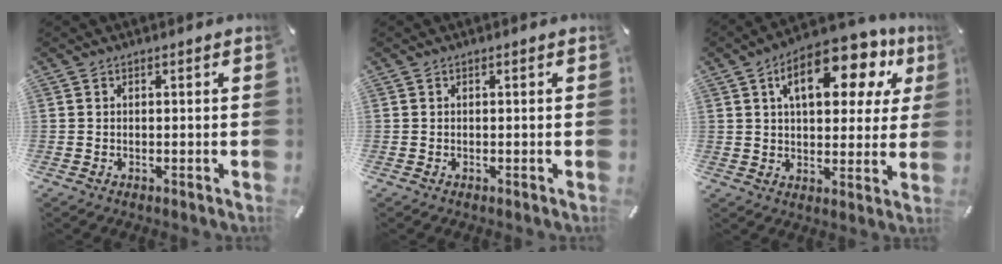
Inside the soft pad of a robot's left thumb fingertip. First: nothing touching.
{"total": 0.0}
{"total": 17.8, "force": [7.8, 9.1, 13.2], "torque": [-0.191, -0.029, 0.123]}